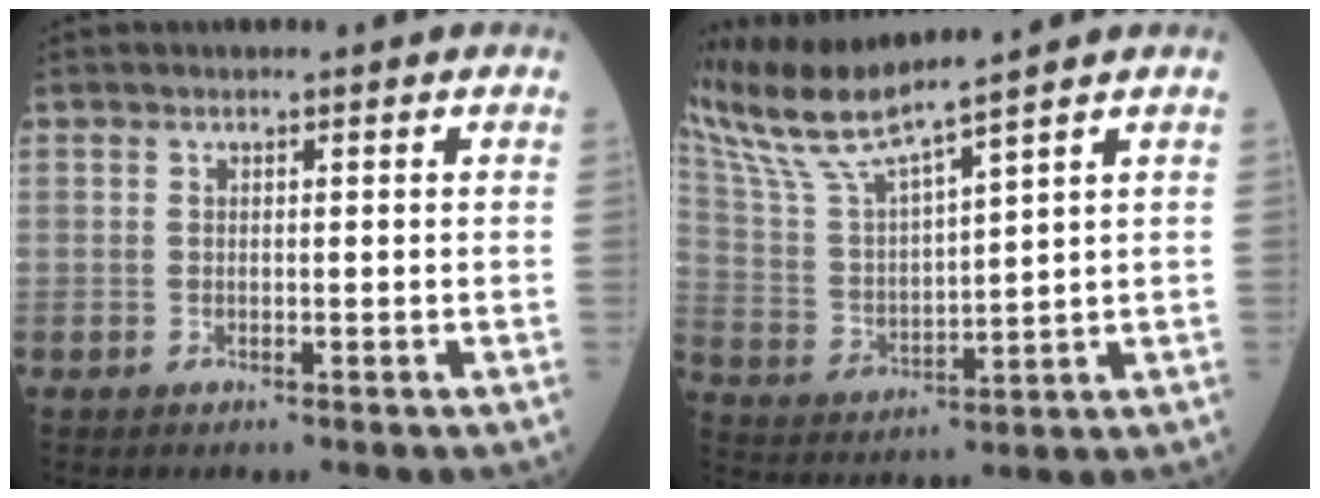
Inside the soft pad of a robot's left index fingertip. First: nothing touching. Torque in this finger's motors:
{"motor_torque": [0.74, -1.00, 0.19, 0.07]}